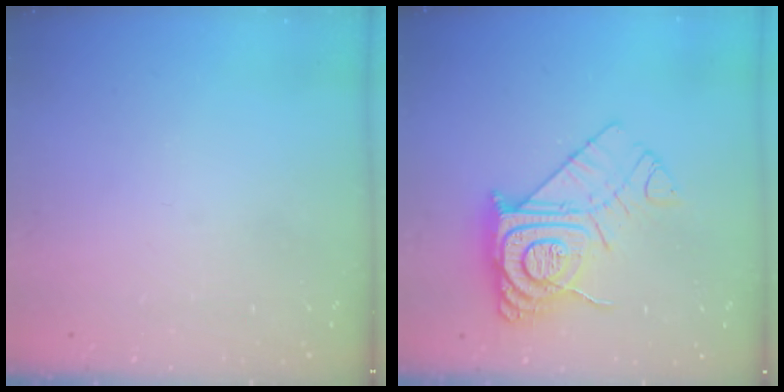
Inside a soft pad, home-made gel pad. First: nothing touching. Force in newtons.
{"total": 13.5, "press": 13.5, "slide": 1.1}